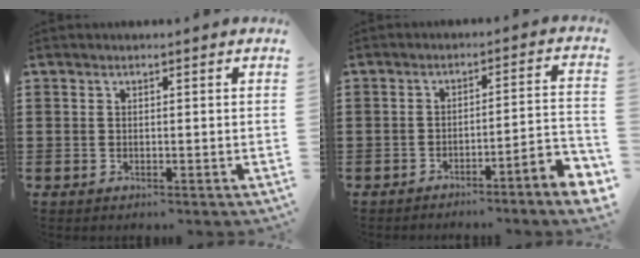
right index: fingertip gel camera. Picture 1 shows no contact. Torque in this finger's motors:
{"motor_torque": [1.19, 0.30, 0.32, 0.08]}